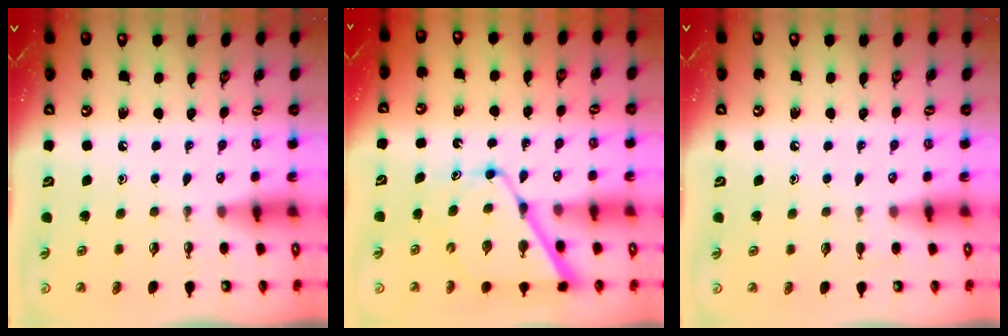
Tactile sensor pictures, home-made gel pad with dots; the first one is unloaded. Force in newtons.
{"total": 12.9, "press": 12.9, "slide": 1.1}
{"total": 2.8, "press": 2.8, "slide": 0.2}